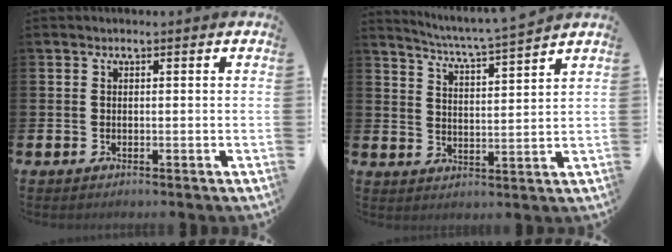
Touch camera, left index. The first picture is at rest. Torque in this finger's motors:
{"motor_torque": [-0.66, -0.77, 0.09, 0.01]}